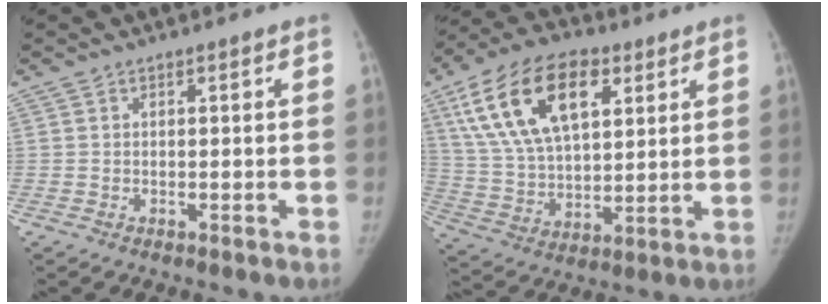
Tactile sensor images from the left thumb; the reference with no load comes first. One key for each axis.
{"total": 20.9, "fx": 9.1, "fy": 11.1, "fz": 15.2, "tx": -0.259, "ty": -0.014, "tz": 0.168}